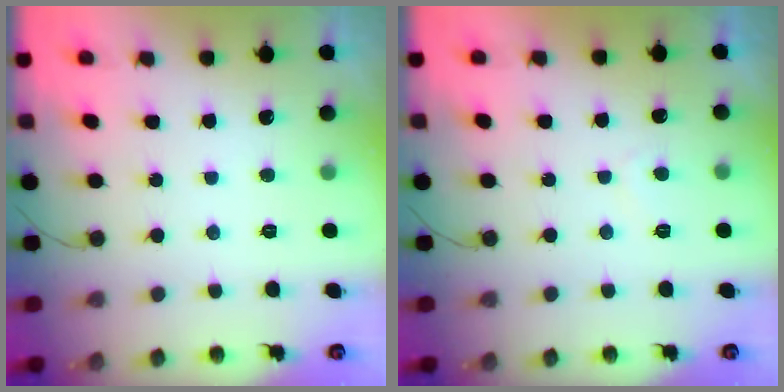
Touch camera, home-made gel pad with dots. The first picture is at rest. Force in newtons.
{"total": 2.1, "press": 2.0, "slide": 0.6}